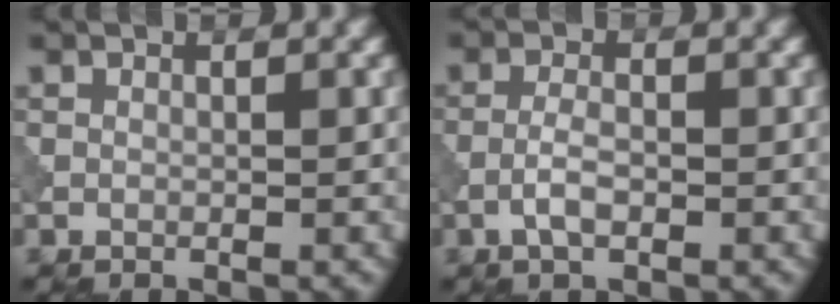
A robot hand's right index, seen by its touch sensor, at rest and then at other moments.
{"total": 2.3, "force": [-0.9, 0.8, 1.9], "torque": [-0.042, 0.005, -0.022]}